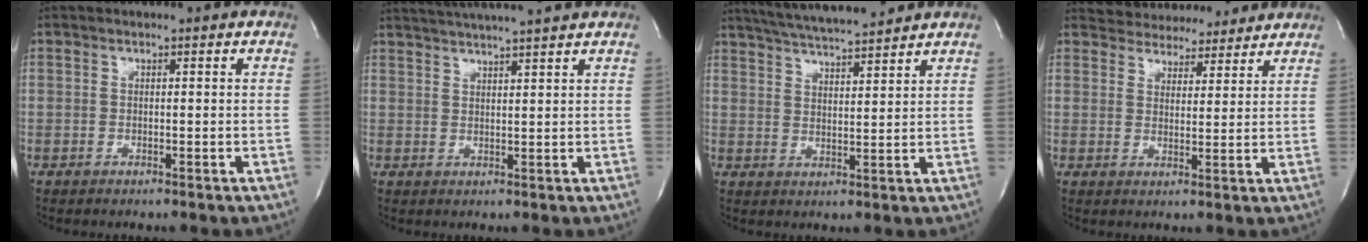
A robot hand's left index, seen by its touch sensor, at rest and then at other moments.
{"total": 12.1, "force": [10.9, -0.3, 5.3], "torque": [-0.093, 0.023, 0.152]}
{"total": 12.2, "force": [11.0, 0.6, 5.2], "torque": [-0.097, 0.013, 0.175]}
{"total": 9.7, "force": [9.1, 3.1, 1.4], "torque": [-0.011, 0.012, 0.121]}